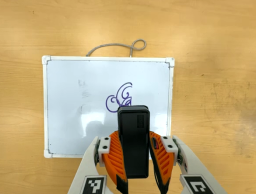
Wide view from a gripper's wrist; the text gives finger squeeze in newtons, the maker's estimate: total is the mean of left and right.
{"total": 9.6, "left": 8.0, "right": 11.3}